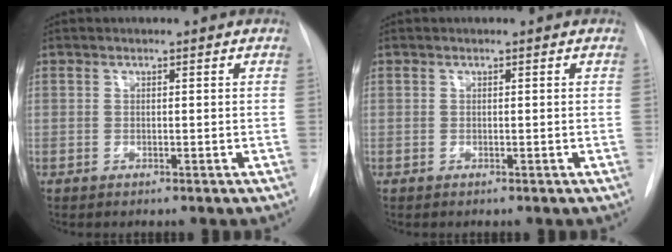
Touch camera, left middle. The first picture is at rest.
{"total": 0.0}